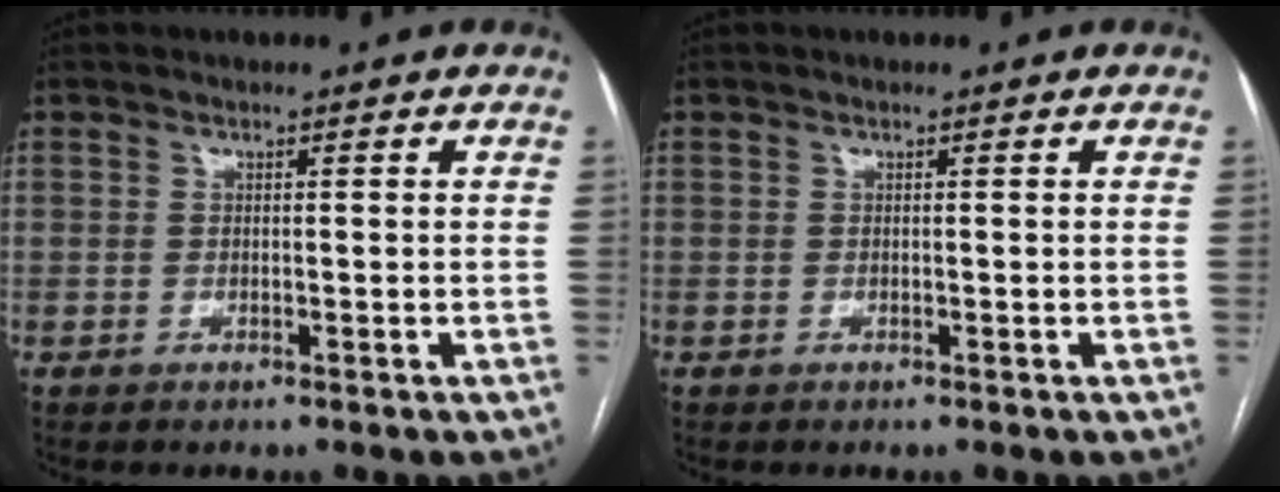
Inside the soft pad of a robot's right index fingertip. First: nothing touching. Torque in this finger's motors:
{"motor_torque": [0.00, 0.00, 0.00, 0.00]}